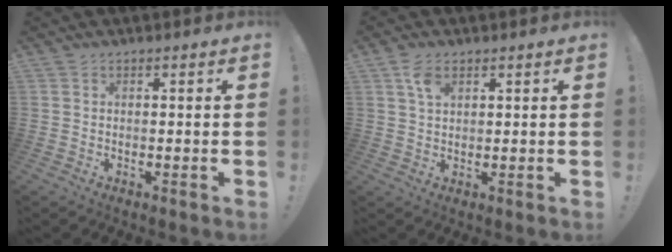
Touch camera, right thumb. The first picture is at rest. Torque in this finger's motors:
{"motor_torque": [0.53, 0.95, -0.07, 0.10, 0.00]}